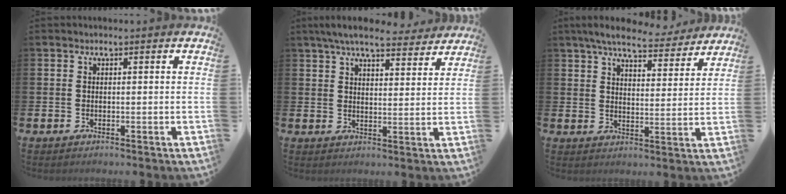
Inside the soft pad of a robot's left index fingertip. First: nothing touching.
{"total": 7.1, "force": [6.5, 1.4, 2.6], "torque": [-0.058, -0.027, 0.115]}
{"total": 7.0, "force": [6.4, 1.5, 2.3], "torque": [-0.055, -0.035, 0.111]}